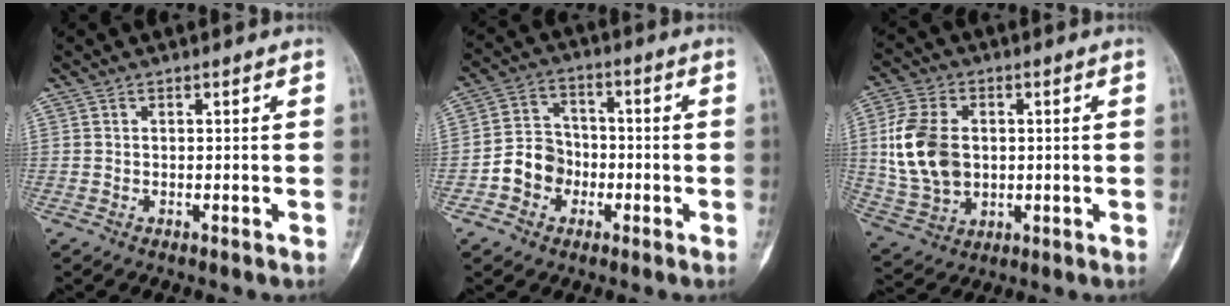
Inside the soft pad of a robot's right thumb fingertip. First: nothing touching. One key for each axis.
{"total": 7.9, "fx": -2.7, "fy": 6.8, "fz": 3.0, "tx": -0.021, "ty": 0.033, "tz": -0.055}
{"total": 13.9, "fx": 1.1, "fy": 9.8, "fz": 9.7, "tx": -0.186, "ty": 0.000, "tz": 0.029}